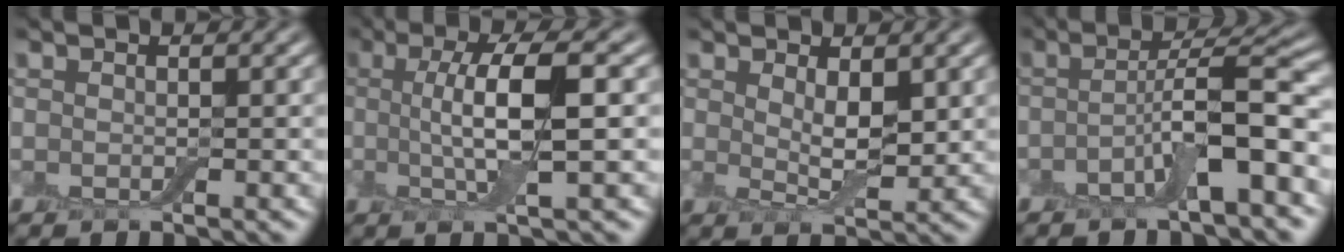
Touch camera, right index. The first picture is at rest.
{"total": 6.8, "force": [0.5, 1.7, 6.6], "torque": [-0.118, 0.005, 0.004]}
{"total": 2.8, "force": [1.0, 1.0, 2.5], "torque": [-0.046, -0.011, 0.020]}
{"total": 6.1, "force": [-1.9, 1.1, 5.7], "torque": [-0.094, 0.019, -0.042]}